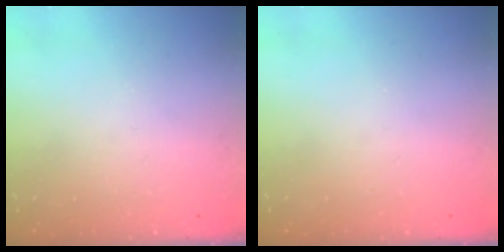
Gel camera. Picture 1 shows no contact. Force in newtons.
{"total": 0.0}